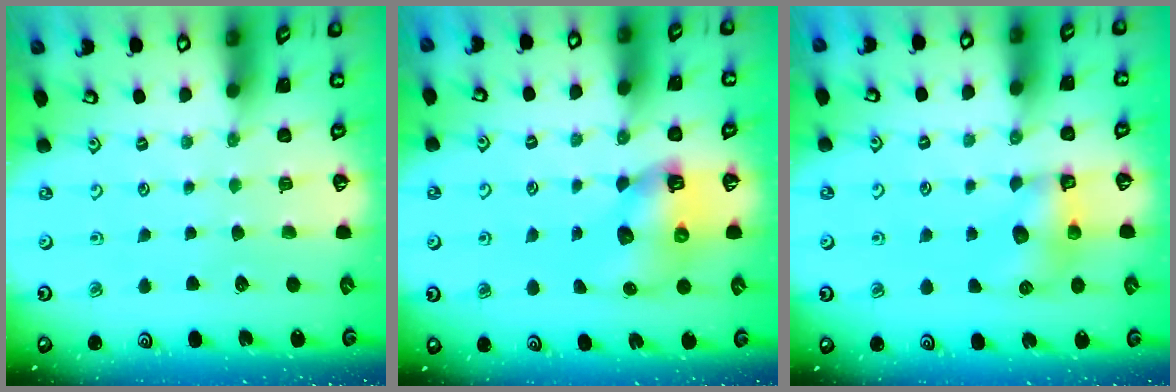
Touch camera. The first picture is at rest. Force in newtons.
{"total": 8.0, "press": 7.9, "slide": 1.4}
{"total": 6.8, "press": 6.8, "slide": 0.1}